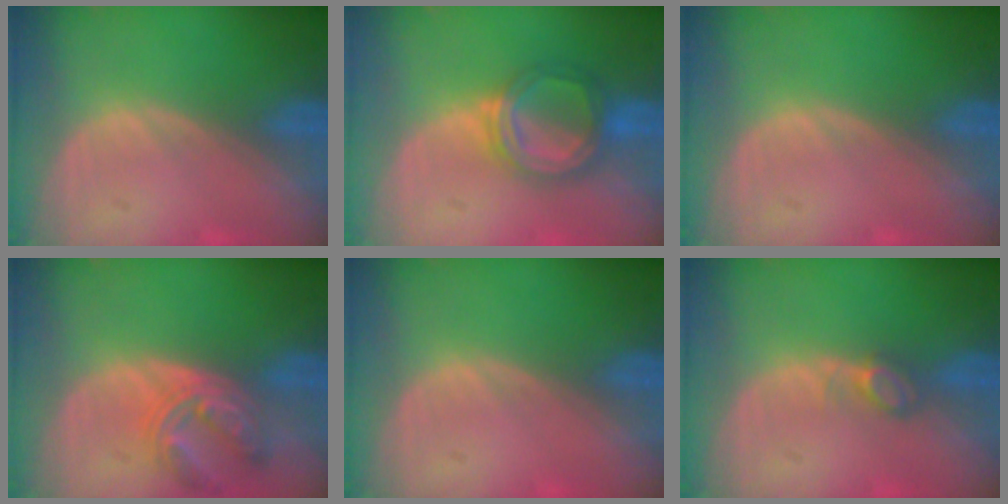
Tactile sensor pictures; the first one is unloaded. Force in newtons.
{"total": 6.4, "press": 5.7, "slide": 3.0}
{"total": 0.0}
{"total": 6.1, "press": 6.0, "slide": 0.7}
{"total": 0.0}
{"total": 2.2, "press": 2.2, "slide": 0.3}